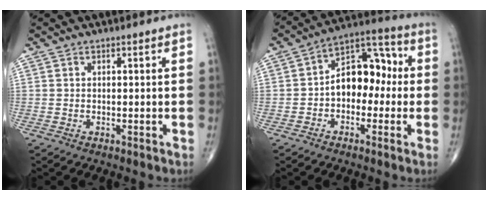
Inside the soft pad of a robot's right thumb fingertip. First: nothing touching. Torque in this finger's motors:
{"motor_torque": [1.62, 1.86, 1.10, 0.07, 0.07]}